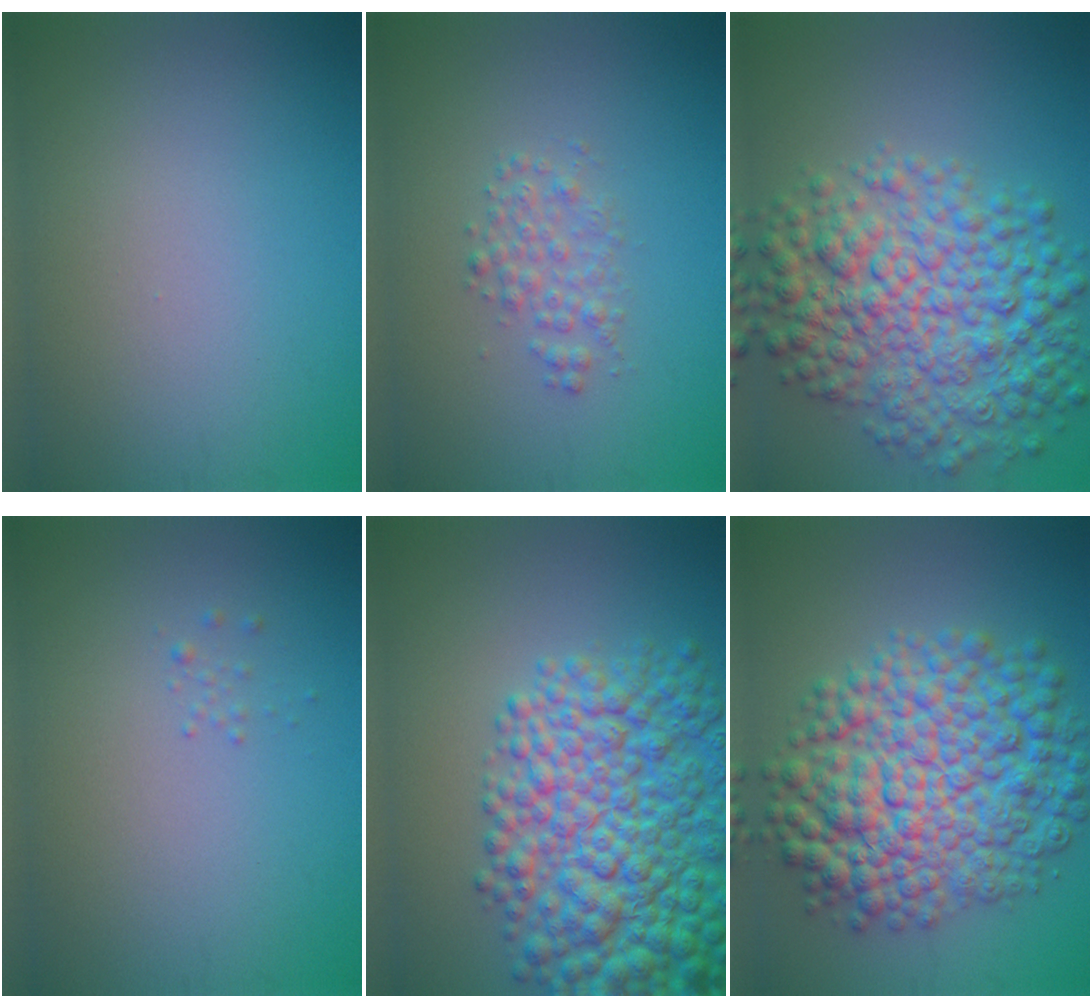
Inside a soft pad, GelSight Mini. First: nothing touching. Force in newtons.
{"total": 2.0, "press": 2.0, "slide": 0.0}
{"total": 9.1, "press": 9.1, "slide": 0.1}
{"total": 0.7, "press": 0.7, "slide": 0.1}
{"total": 10.5, "press": 10.5, "slide": 0.3}
{"total": 11.3, "press": 11.3, "slide": 0.1}